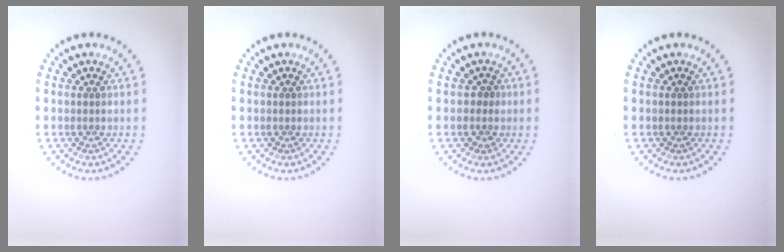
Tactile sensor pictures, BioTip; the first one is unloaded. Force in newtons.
{"total": 0.0}
{"total": 1.1, "press": 1.0, "slide": 0.5}
{"total": 0.0}